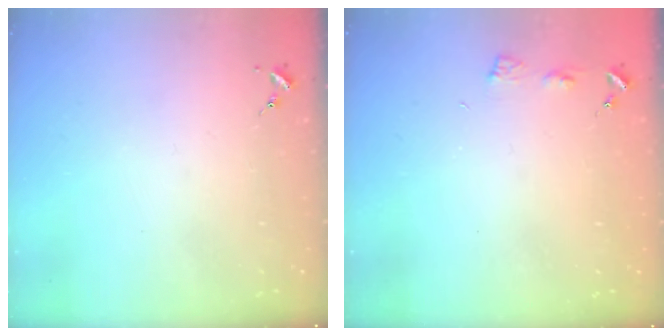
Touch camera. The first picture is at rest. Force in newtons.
{"total": 3.5, "press": 3.4, "slide": 0.5}